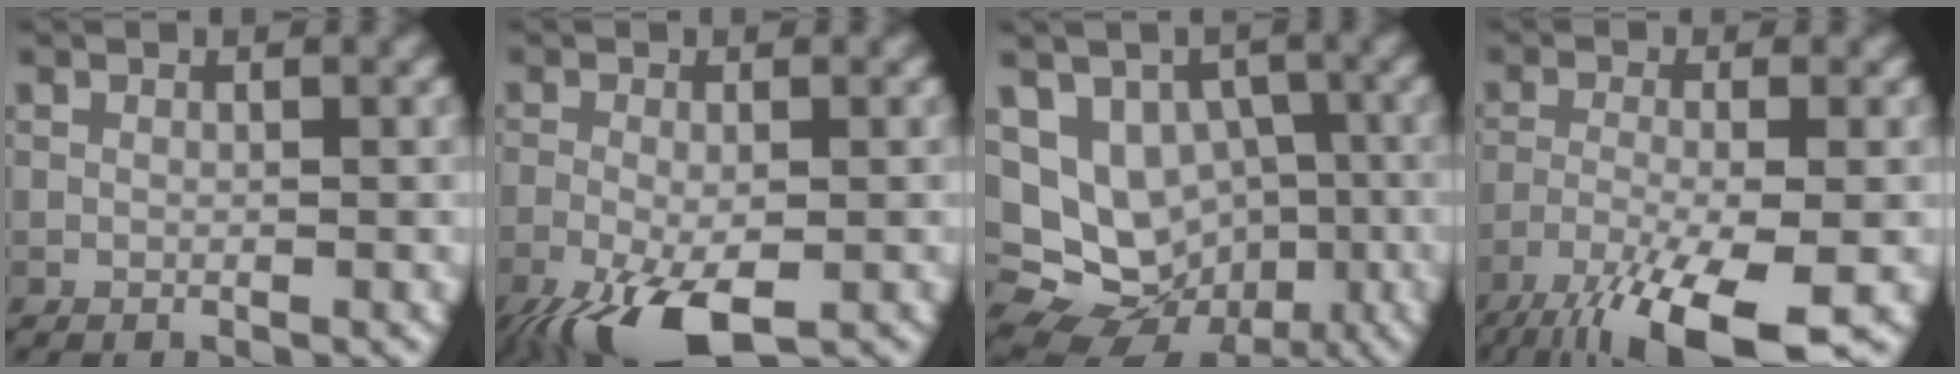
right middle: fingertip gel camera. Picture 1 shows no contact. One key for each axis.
{"total": 7.7, "fx": -4.3, "fy": 2.7, "fz": 5.8, "tx": -0.117, "ty": -0.019, "tz": -0.075}
{"total": 13.1, "fx": -2.0, "fy": 11.2, "fz": 6.4, "tx": -0.114, "ty": 0.014, "tz": -0.037}
{"total": 10.4, "fx": -6.9, "fy": 2.4, "fz": 7.3, "tx": -0.135, "ty": -0.020, "tz": -0.124}